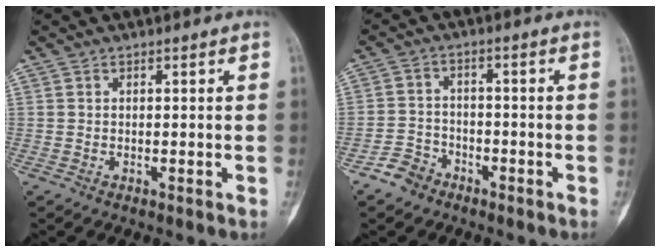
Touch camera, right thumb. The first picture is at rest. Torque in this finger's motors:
{"motor_torque": [0.50, -0.05, 0.30, -0.40, -0.01]}